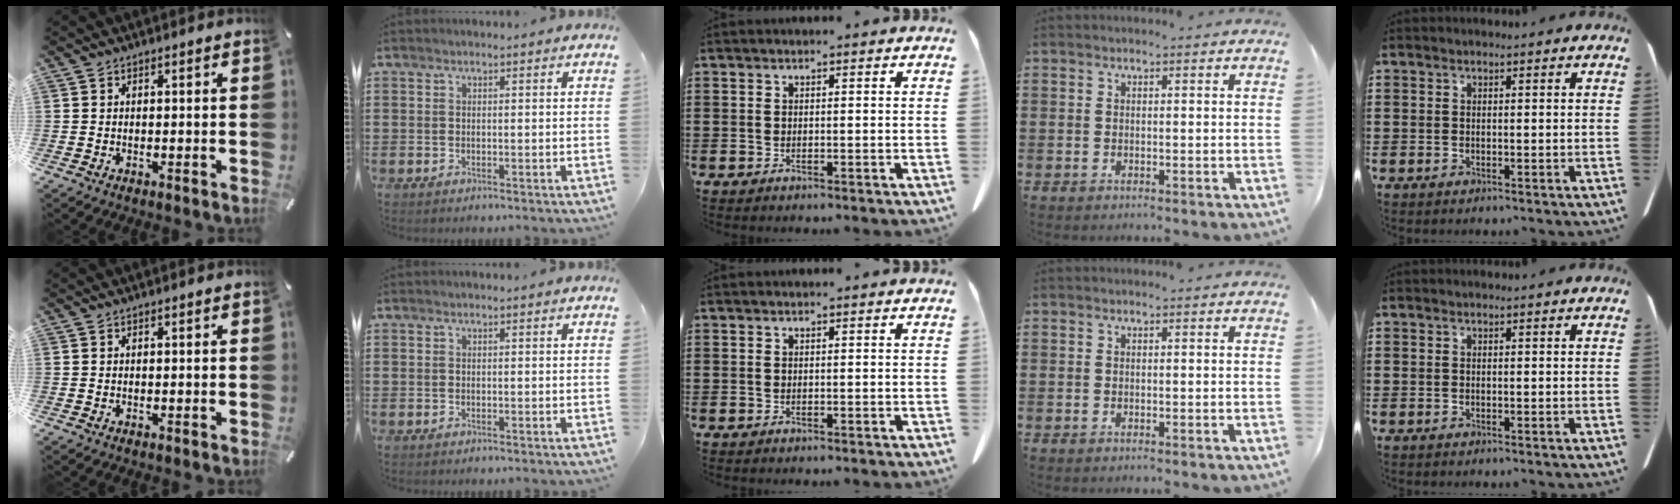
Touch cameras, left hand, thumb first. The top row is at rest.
{}